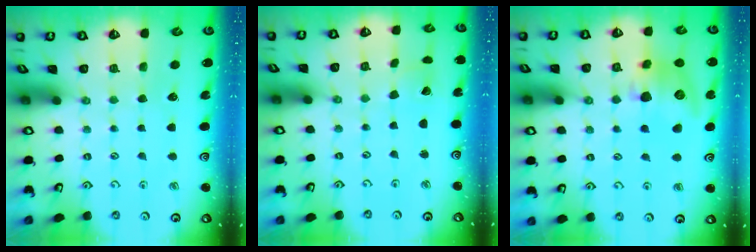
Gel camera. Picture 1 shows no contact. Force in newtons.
{"total": 2.4, "press": 2.4, "slide": 0.1}
{"total": 16.3, "press": 16.2, "slide": 1.3}